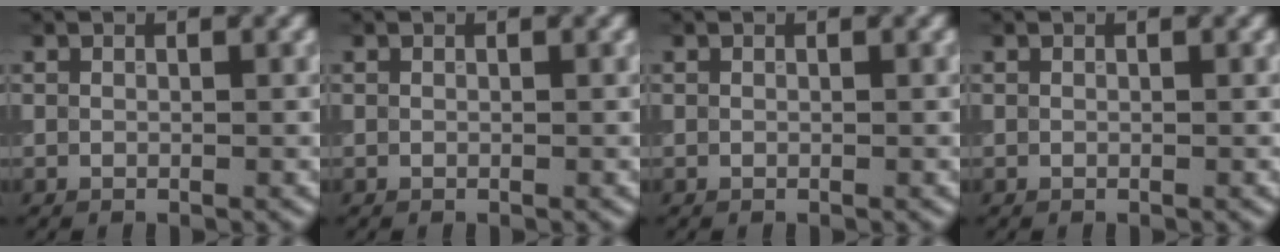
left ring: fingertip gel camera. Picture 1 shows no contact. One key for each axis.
{"total": 0.0}
{"total": 0.0}
{"total": 0.0}